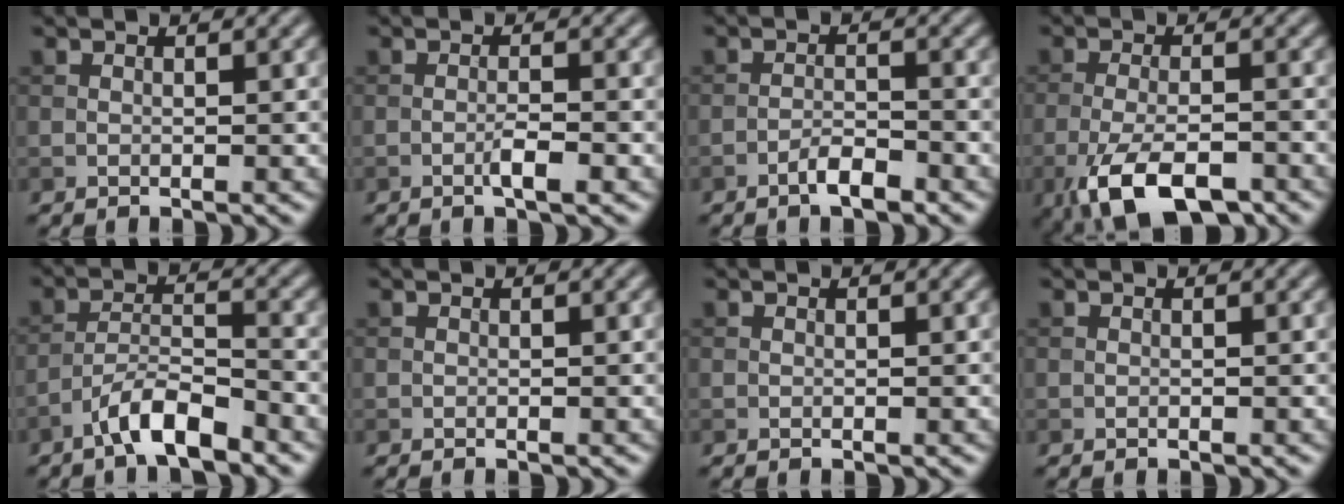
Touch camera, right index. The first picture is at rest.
{"total": 1.9, "force": [-0.9, 0.3, 1.7], "torque": [-0.029, 0.003, -0.018]}
{"total": 2.3, "force": [-1.6, 0.6, 1.6], "torque": [-0.026, 0.005, -0.031]}
{"total": 7.9, "force": [-4.4, 3.1, 5.8], "torque": [-0.115, -0.016, -0.079]}
{"total": 4.8, "force": [-3.5, 1.1, 3.1], "torque": [-0.054, 0.008, -0.070]}
{"total": 0.0}
{"total": 0.0}
{"total": 0.0}